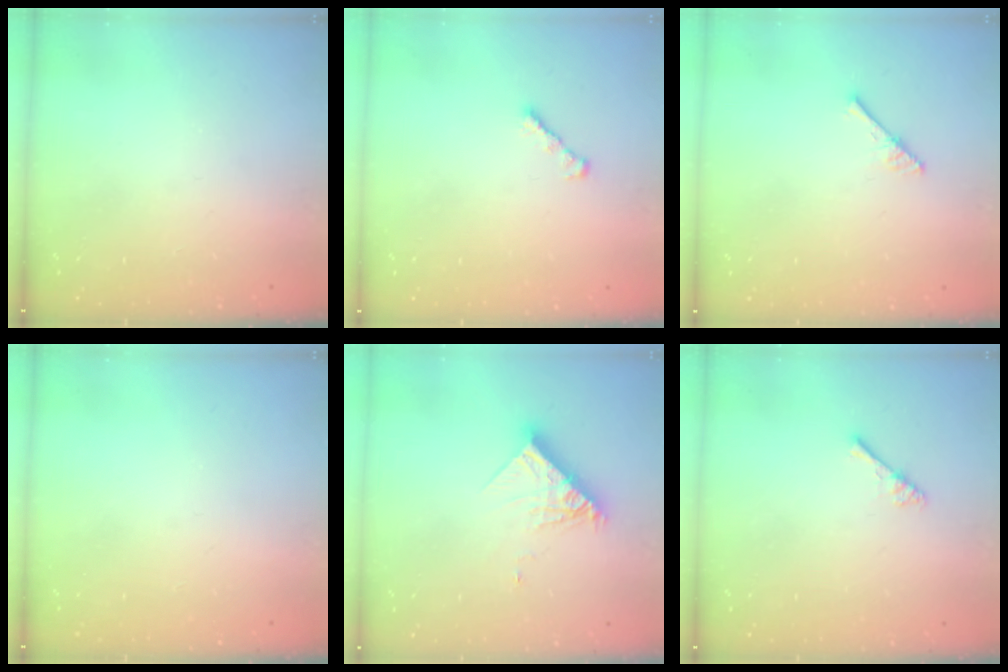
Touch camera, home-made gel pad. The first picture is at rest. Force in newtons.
{"total": 2.5, "press": 2.4, "slide": 0.6}
{"total": 3.0, "press": 3.0, "slide": 0.3}
{"total": 0.0}
{"total": 11.8, "press": 11.7, "slide": 1.0}
{"total": 2.5, "press": 2.5, "slide": 0.4}